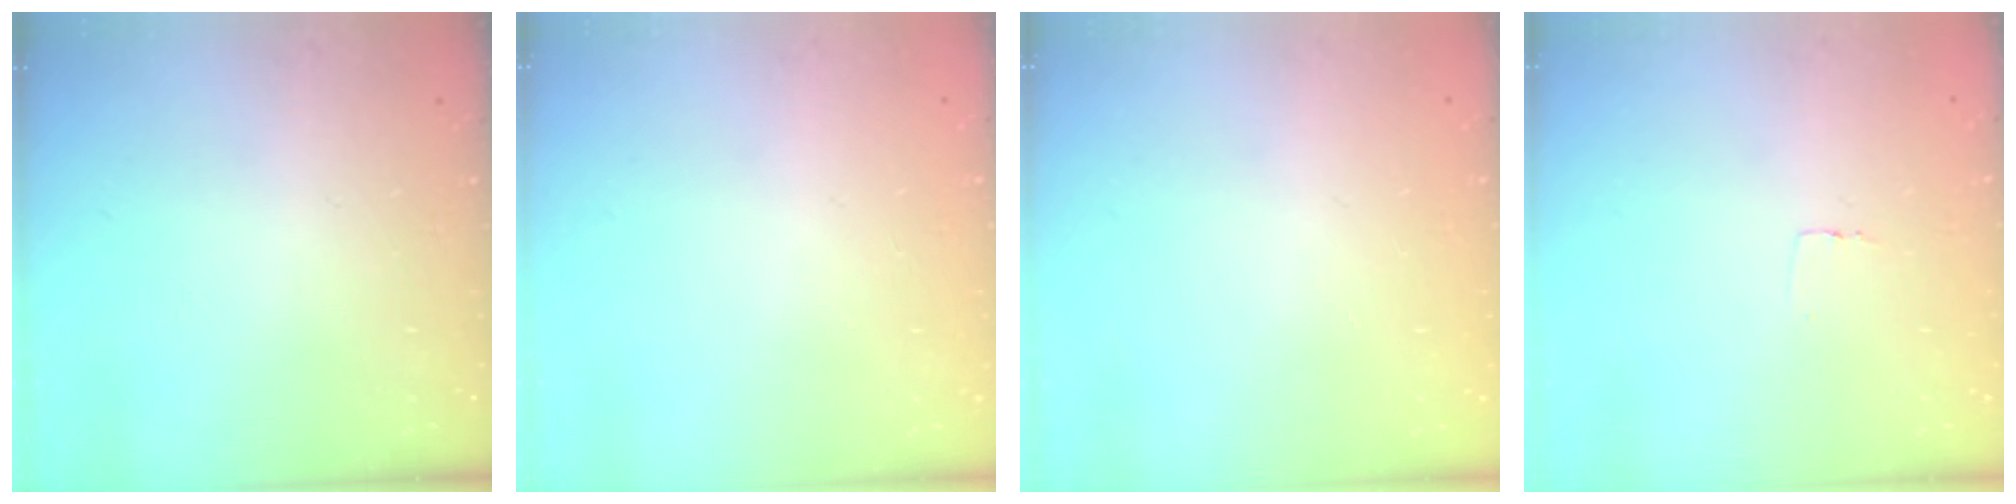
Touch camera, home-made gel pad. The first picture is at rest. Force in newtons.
{"total": 0.0}
{"total": 0.0}
{"total": 2.3, "press": 2.3, "slide": 0.1}